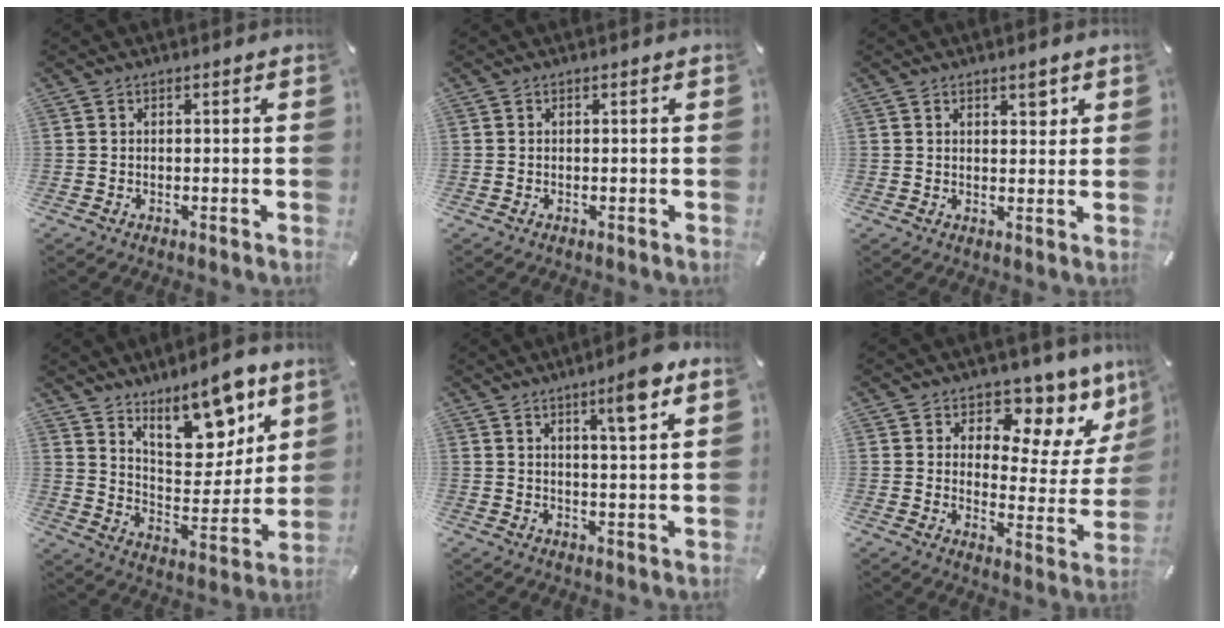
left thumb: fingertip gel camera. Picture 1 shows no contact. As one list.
[{"total": 0.0}, {"total": 2.9, "force": [1.8, 1.6, 1.6], "torque": [-0.011, -0.007, 0.025]}, {"total": 17.0, "force": [12.8, 7.4, 8.4], "torque": [-0.102, -0.095, 0.220]}, {"total": 8.1, "force": [4.9, 0.9, 6.4], "torque": [-0.095, -0.022, 0.072]}, {"total": 10.5, "force": [7.0, 5.7, 5.3], "torque": [-0.051, -0.075, 0.115]}]